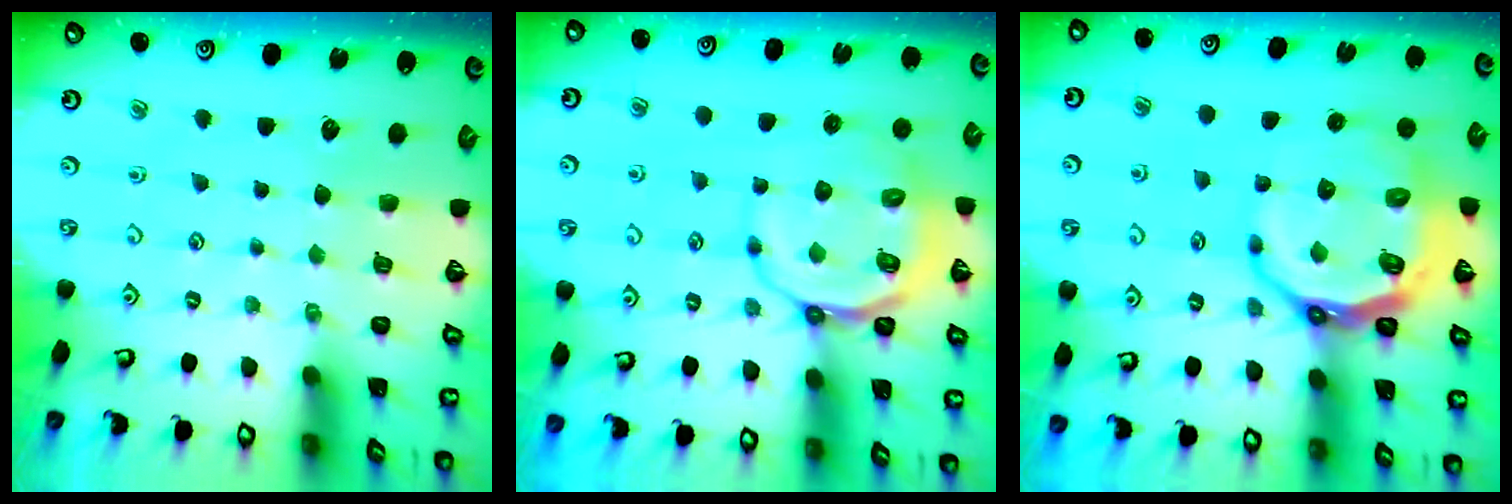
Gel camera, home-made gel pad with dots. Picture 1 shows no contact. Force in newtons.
{"total": 9.8, "press": 9.5, "slide": 2.4}
{"total": 14.4, "press": 13.9, "slide": 3.9}